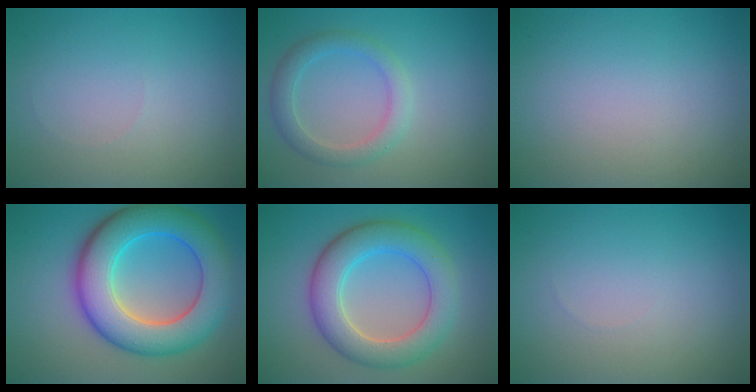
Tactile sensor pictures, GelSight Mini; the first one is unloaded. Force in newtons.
{"total": 2.7, "press": 2.7, "slide": 0.1}
{"total": 0.0}
{"total": 10.0, "press": 10.0, "slide": 0.4}
{"total": 6.5, "press": 6.5, "slide": 0.3}
{"total": 0.0}